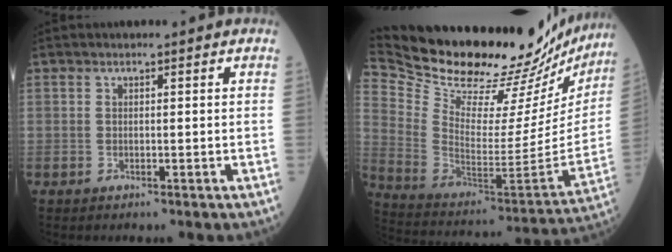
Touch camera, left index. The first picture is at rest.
{"total": 35.9, "force": [31.8, 8.8, 14.1], "torque": [-0.267, -0.090, 0.442]}